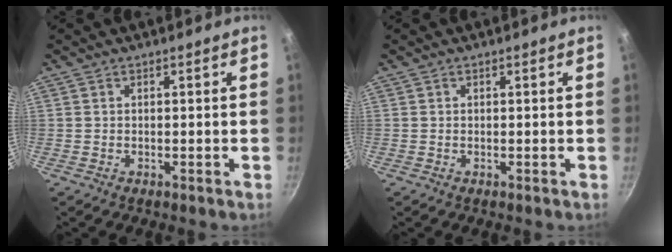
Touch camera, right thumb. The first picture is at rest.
{"total": 0.0}